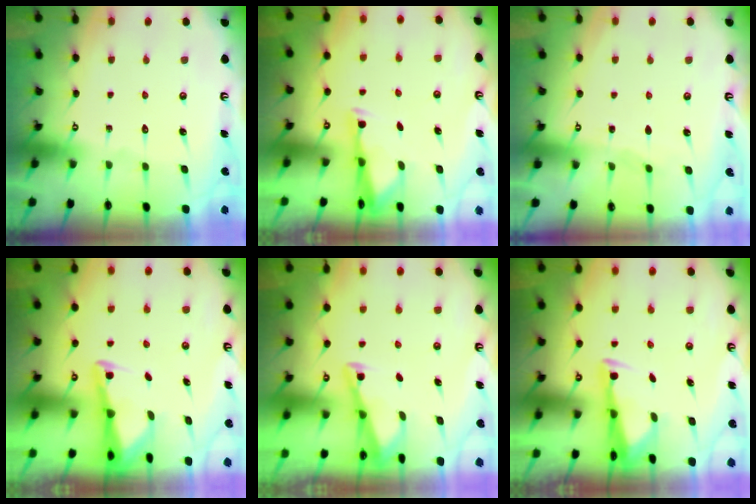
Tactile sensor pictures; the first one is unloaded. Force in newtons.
{"total": 2.9, "press": 2.9, "slide": 0.6}
{"total": 3.1, "press": 3.1, "slide": 0.4}
{"total": 2.9, "press": 2.9, "slide": 0.3}
{"total": 3.0, "press": 2.9, "slide": 0.3}
{"total": 2.9, "press": 2.8, "slide": 0.8}